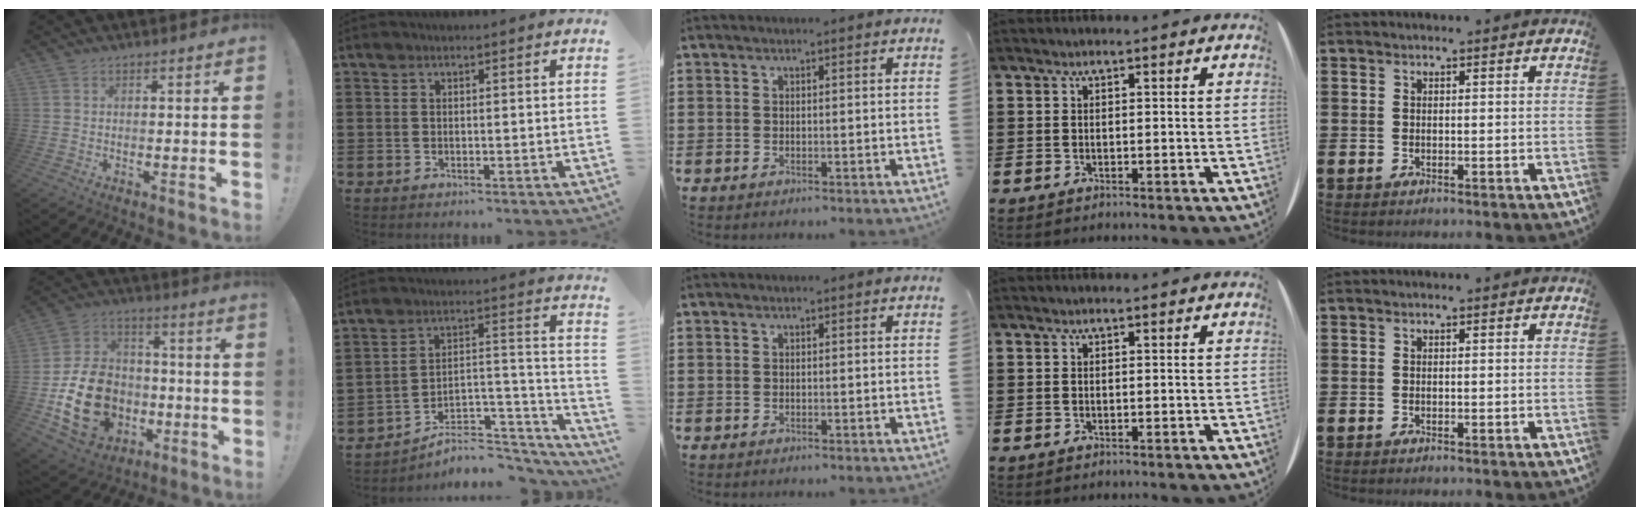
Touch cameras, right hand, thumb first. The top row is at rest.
{"thumb": {"total": 19.4, "force": [-5.7, 15.1, 10.8], "torque": [-0.185, 0.038, -0.083]}, "index": {"total": 5.2, "force": [-4.3, 2.1, 2.0], "torque": [-0.034, -0.001, -0.082]}}